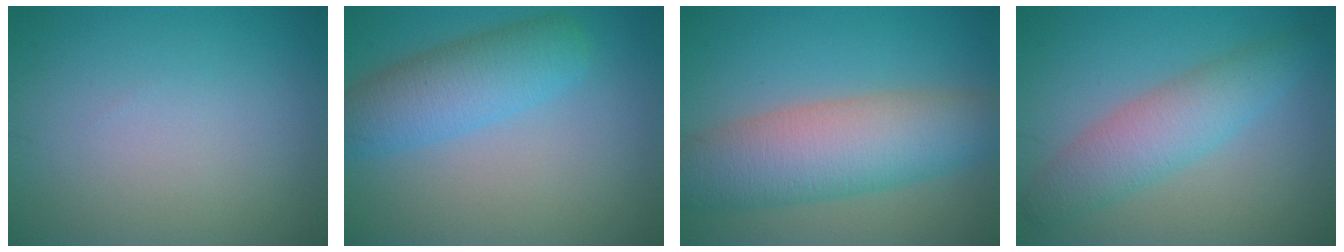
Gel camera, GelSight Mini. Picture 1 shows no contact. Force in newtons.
{"total": 5.2, "press": 5.2, "slide": 0.1}
{"total": 8.5, "press": 8.5, "slide": 0.3}
{"total": 4.7, "press": 4.7, "slide": 0.2}